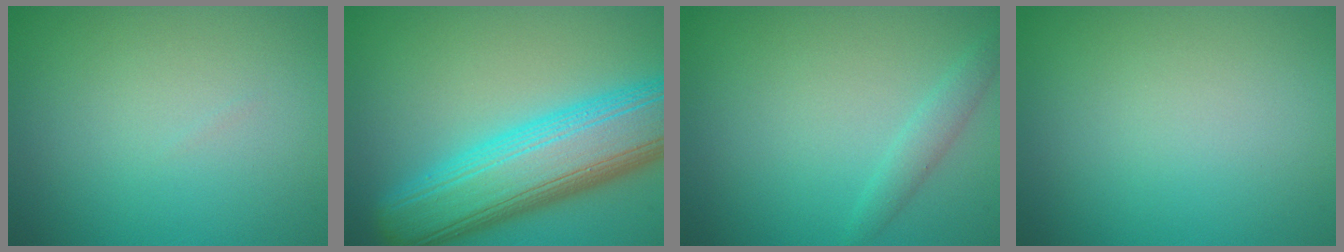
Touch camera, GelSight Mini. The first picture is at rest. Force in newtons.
{"total": 10.8, "press": 10.8, "slide": 0.4}
{"total": 1.5, "press": 1.5, "slide": 0.1}
{"total": 0.0}